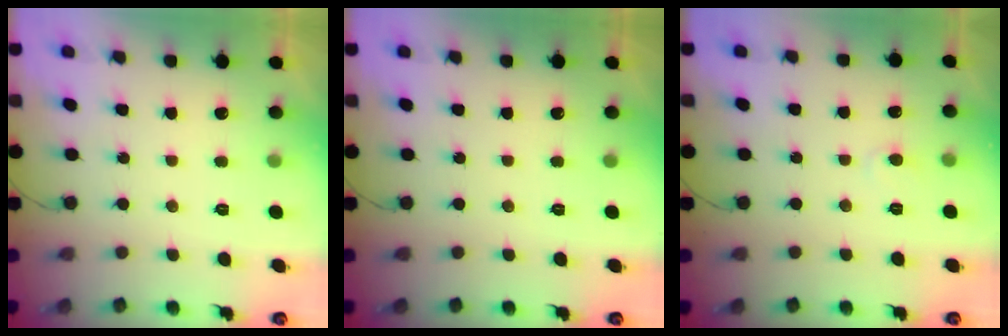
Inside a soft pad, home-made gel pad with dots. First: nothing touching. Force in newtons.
{"total": 0.0}
{"total": 4.3, "press": 4.2, "slide": 0.4}